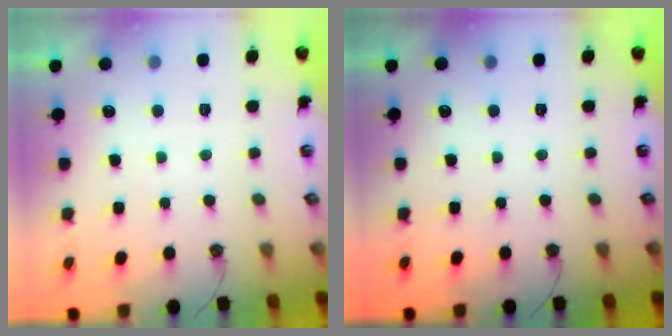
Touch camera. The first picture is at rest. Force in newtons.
{"total": 0.0}